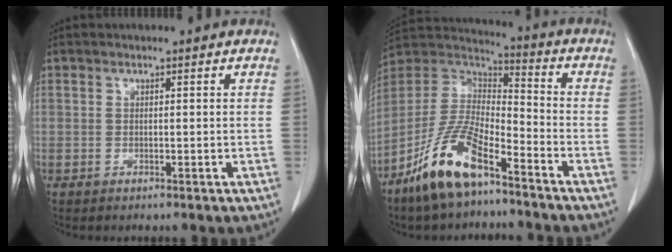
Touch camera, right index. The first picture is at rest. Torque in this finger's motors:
{"motor_torque": [1.03, -0.99, 0.51, 0.21]}